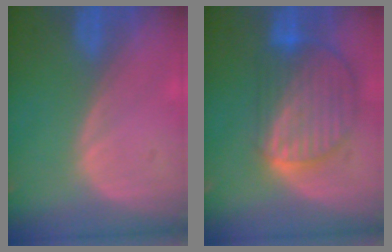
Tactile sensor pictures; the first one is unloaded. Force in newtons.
{"total": 10.0, "press": 8.6, "slide": 5.2}